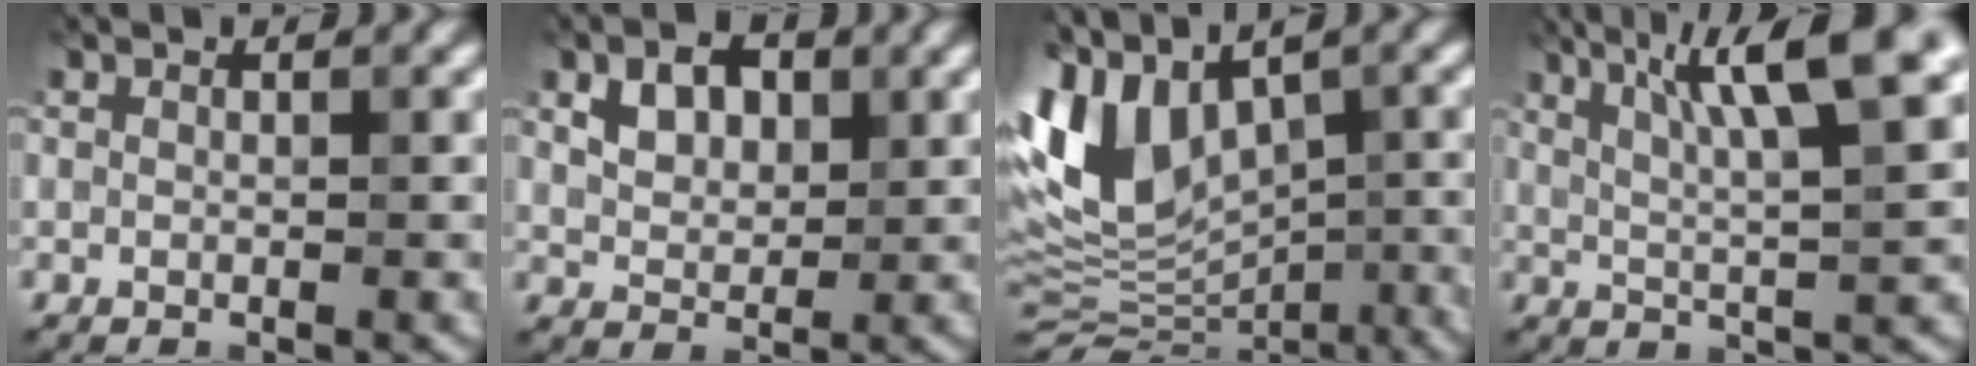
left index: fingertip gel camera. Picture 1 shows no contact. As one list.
[{"total": 3.4, "force": [1.2, 2.3, 2.3], "torque": [-0.046, 0.000, 0.020]}, {"total": 10.2, "force": [2.1, 6.6, 7.5], "torque": [-0.153, 0.003, 0.042]}, {"total": 8.7, "force": [4.0, 1.5, 7.6], "torque": [-0.116, 0.015, 0.067]}]